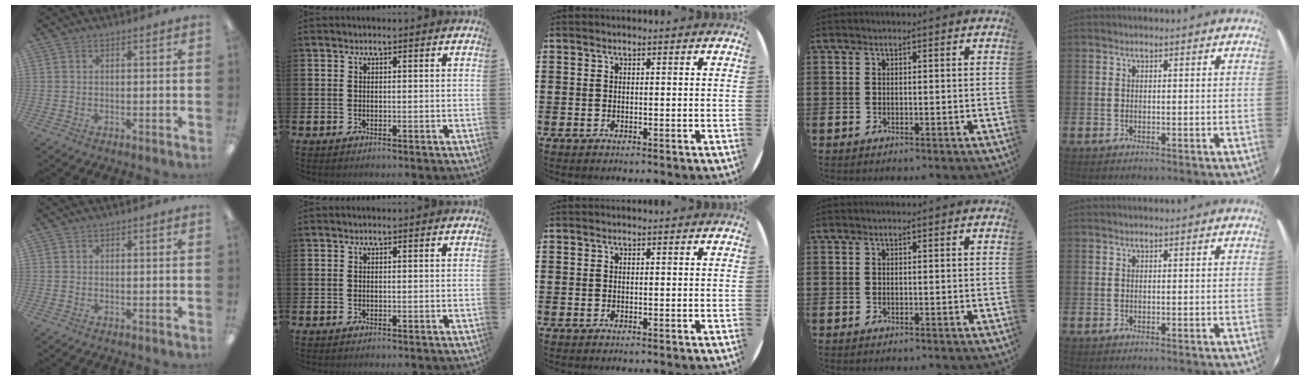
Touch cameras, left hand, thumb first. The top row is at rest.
{}